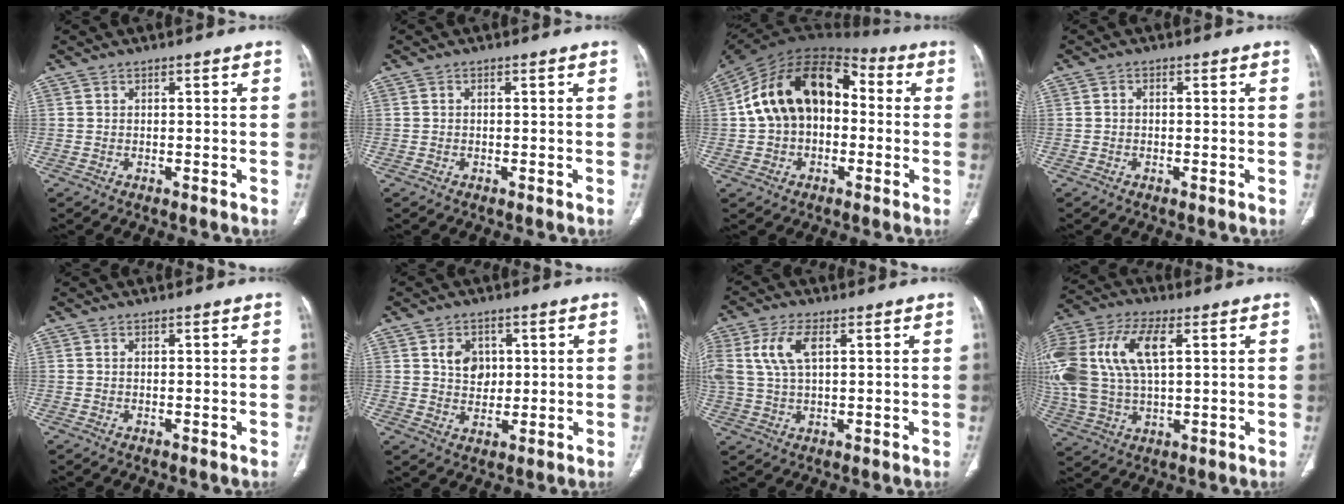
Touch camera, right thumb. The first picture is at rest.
{"total": 0.0}
{"total": 19.0, "force": [1.0, 13.0, 13.9], "torque": [-0.219, 0.047, 0.006]}
{"total": 0.9, "force": [-0.1, 0.7, 0.5], "torque": [-0.007, 0.003, -0.005]}
{"total": 0.0}
{"total": 5.7, "force": [1.4, 4.5, 3.1], "torque": [-0.025, -0.007, 0.027]}
{"total": 8.5, "force": [2.5, 4.3, 6.9], "torque": [-0.163, 0.010, 0.053]}
{"total": 22.6, "force": [5.4, 12.2, 18.3], "torque": [-0.439, 0.020, 0.102]}